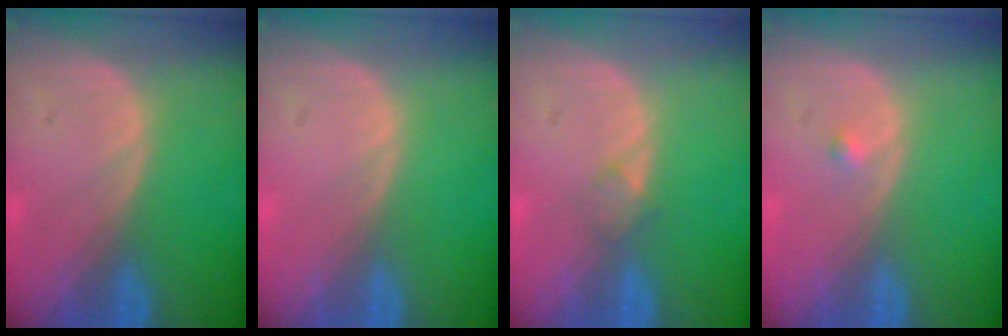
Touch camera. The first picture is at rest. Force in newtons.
{"total": 0.0}
{"total": 1.4, "press": 1.4, "slide": 0.1}
{"total": 0.7, "press": 0.7, "slide": 0.1}